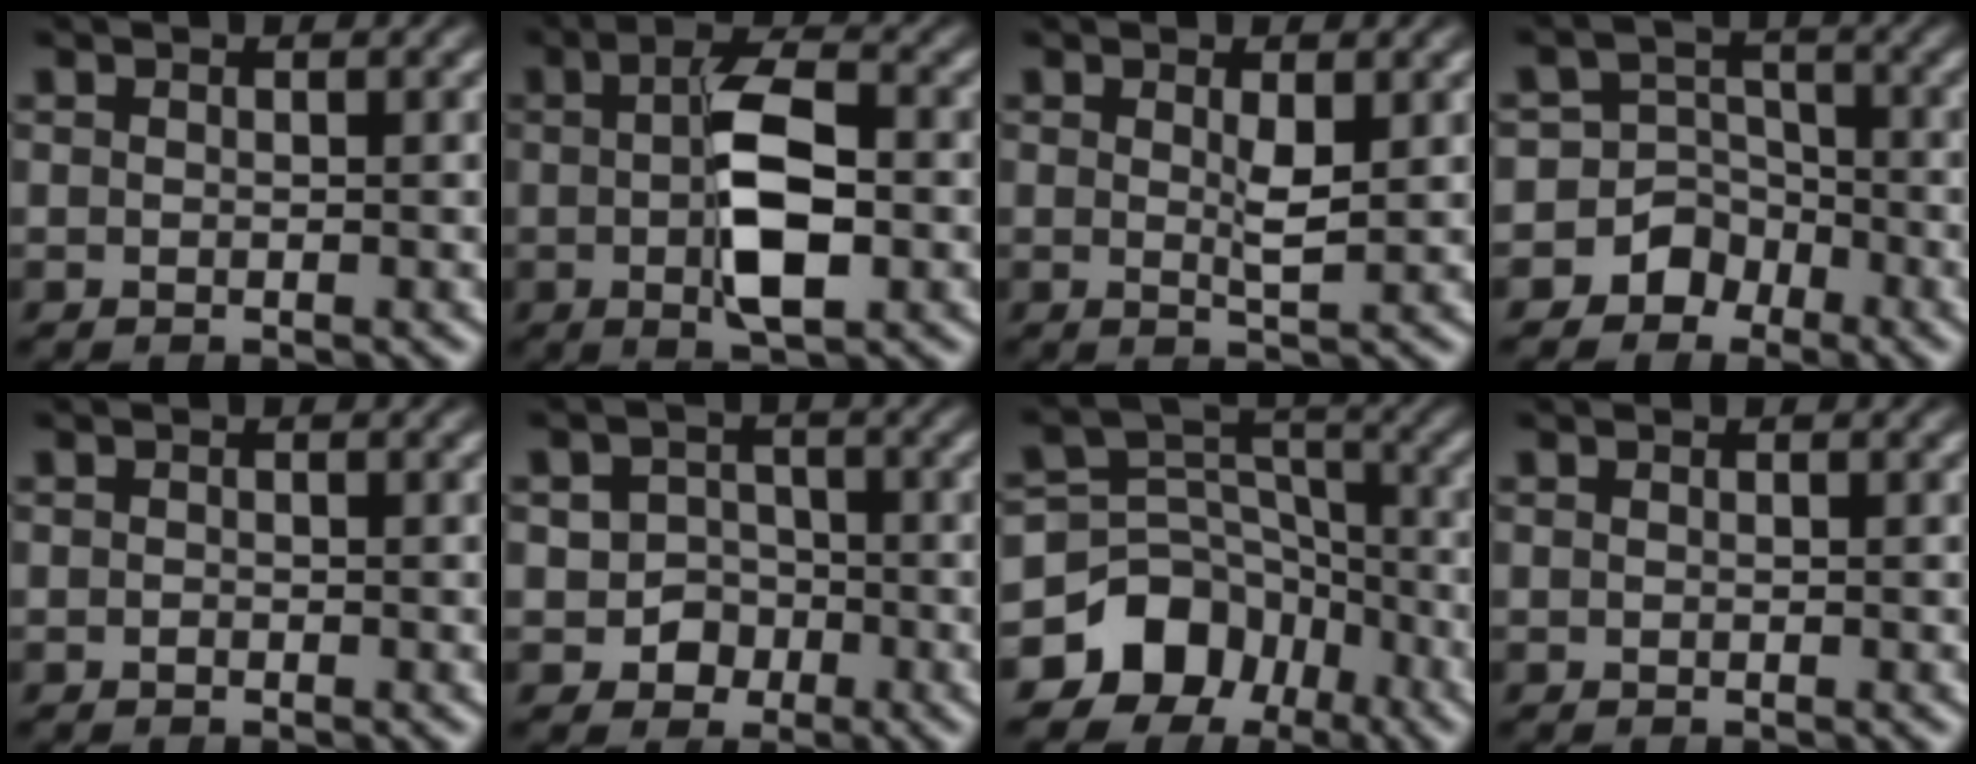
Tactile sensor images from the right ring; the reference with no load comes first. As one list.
[{"total": 5.7, "force": [-0.5, 1.6, 5.5], "torque": [-0.089, -0.006, -0.007]}, {"total": 1.5, "force": [0.5, -0.1, 1.4], "torque": [-0.034, -0.019, 0.011]}, {"total": 7.5, "force": [-2.8, 6.7, 1.9], "torque": [-0.062, -0.031, -0.046]}, {"total": 0.0}, {"total": 4.8, "force": [-1.4, 4.5, 0.8], "torque": [-0.023, -0.016, -0.023]}, {"total": 11.6, "force": [-3.6, 10.1, 4.5], "torque": [-0.088, -0.039, -0.060]}, {"total": 0.0}]